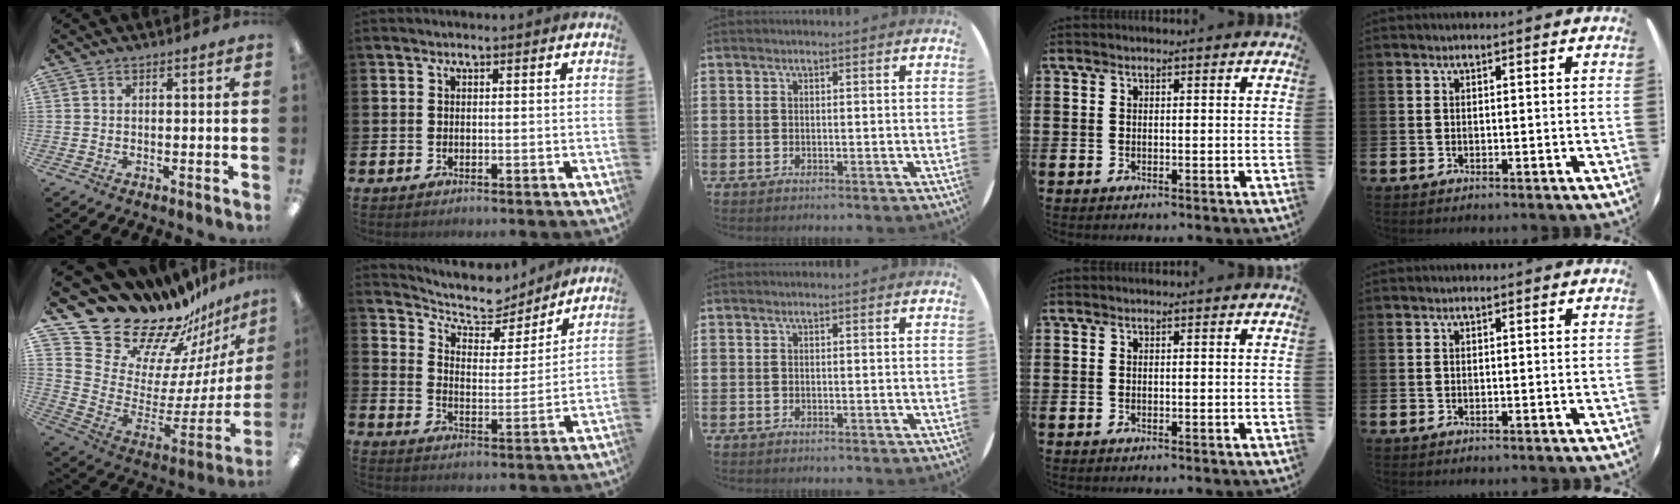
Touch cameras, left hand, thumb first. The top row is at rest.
{"thumb": {"total": 22.3, "force": [20.0, 8.3, 5.6], "torque": [-0.090, -0.180, 0.373]}, "index": {"total": 7.7, "force": [7.0, 2.8, 1.6], "torque": [-0.056, -0.053, 0.118]}}